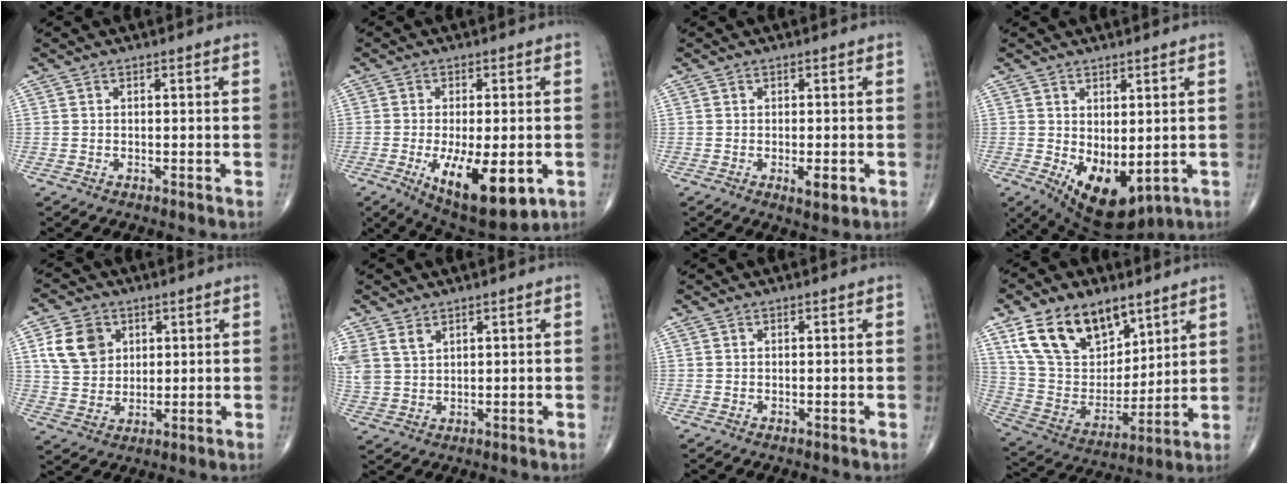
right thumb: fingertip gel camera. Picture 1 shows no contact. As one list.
[{"total": 14.7, "force": [-4.6, 5.9, 12.6], "torque": [-0.198, -0.019, -0.053]}, {"total": 3.3, "force": [-1.0, 1.3, 2.9], "torque": [-0.036, -0.005, -0.010]}, {"total": 10.6, "force": [-1.7, 5.6, 8.8], "torque": [-0.125, -0.013, 0.002]}, {"total": 9.5, "force": [3.3, 7.6, 4.7], "torque": [-0.066, -0.008, 0.066]}, {"total": 5.6, "force": [3.3, 3.7, 2.7], "torque": [-0.053, -0.007, 0.080]}, {"total": 0.0}, {"total": 19.7, "force": [11.4, 11.7, 11.0], "torque": [-0.155, -0.042, 0.221]}]